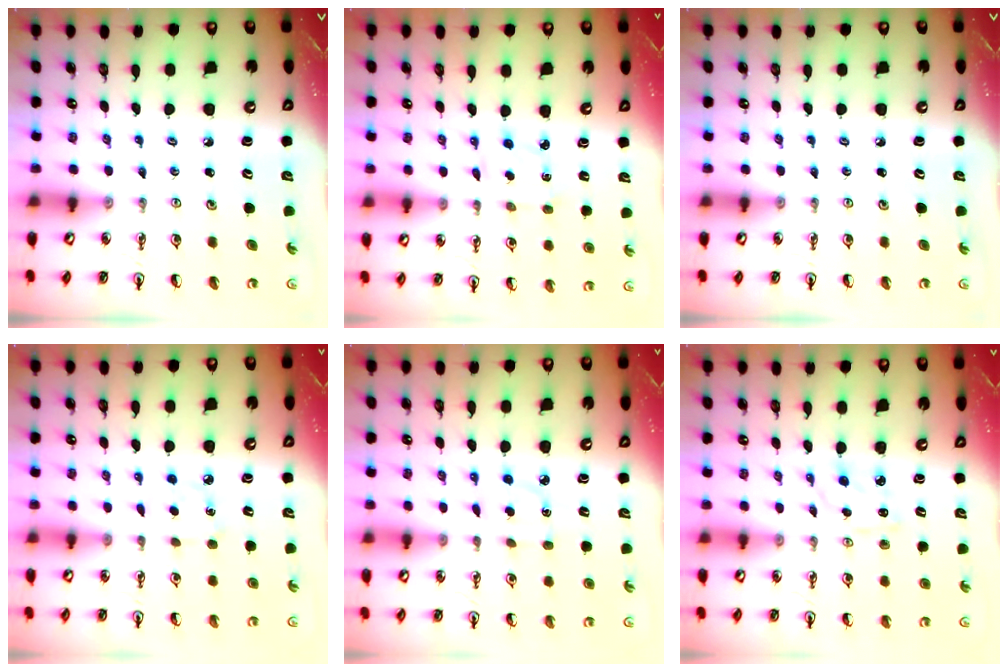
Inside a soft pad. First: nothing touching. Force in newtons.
{"total": 1.7, "press": 1.5, "slide": 0.8}
{"total": 0.0}
{"total": 5.0, "press": 4.9, "slide": 0.5}
{"total": 2.8, "press": 2.6, "slide": 0.8}
{"total": 1.5, "press": 1.4, "slide": 0.4}